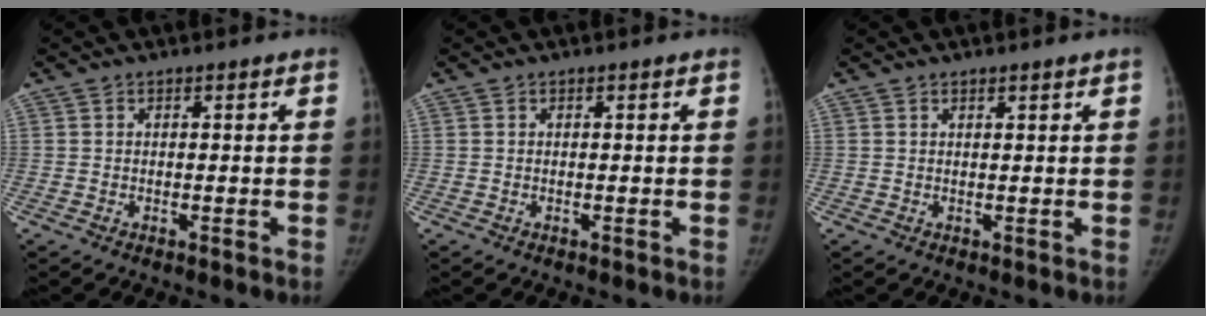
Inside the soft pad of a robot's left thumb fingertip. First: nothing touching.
{"total": 0.0}
{"total": 0.5, "force": [0.5, -0.1, 0.2], "torque": [-0.005, -0.004, 0.010]}